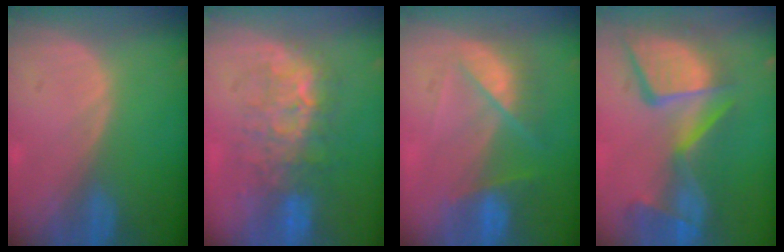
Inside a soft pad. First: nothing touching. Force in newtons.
{"total": 8.5, "press": 8.0, "slide": 2.9}
{"total": 7.3, "press": 6.6, "slide": 3.3}
{"total": 13.7, "press": 11.2, "slide": 8.0}